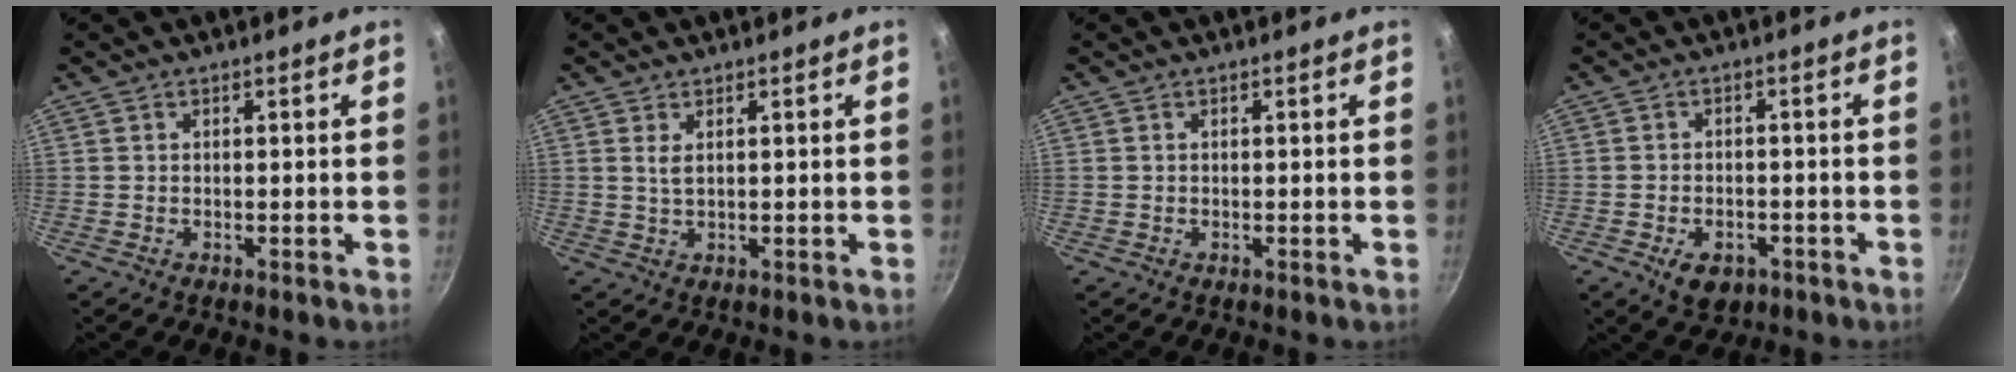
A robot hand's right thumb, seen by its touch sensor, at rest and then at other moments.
{"total": 1.9, "force": [0.7, 0.8, 1.5], "torque": [-0.030, -0.005, 0.015]}
{"total": 0.0}
{"total": 5.9, "force": [-2.8, 3.8, 3.5], "torque": [-0.044, 0.013, -0.035]}